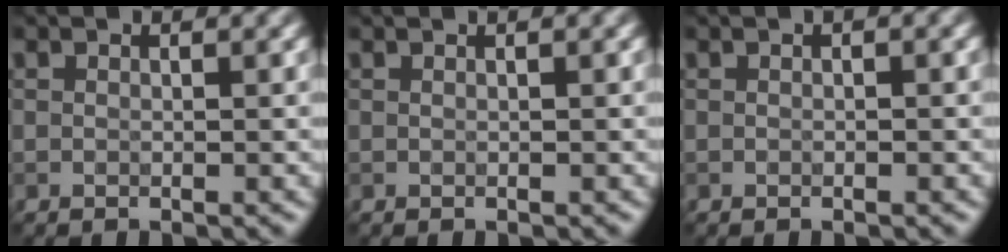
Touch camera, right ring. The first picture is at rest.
{"total": 0.8, "force": [0.4, 0.2, 0.6], "torque": [-0.009, 0.004, -0.001]}
{"total": 0.5, "force": [0.1, 0.2, 0.5], "torque": [-0.007, 0.002, 0.002]}